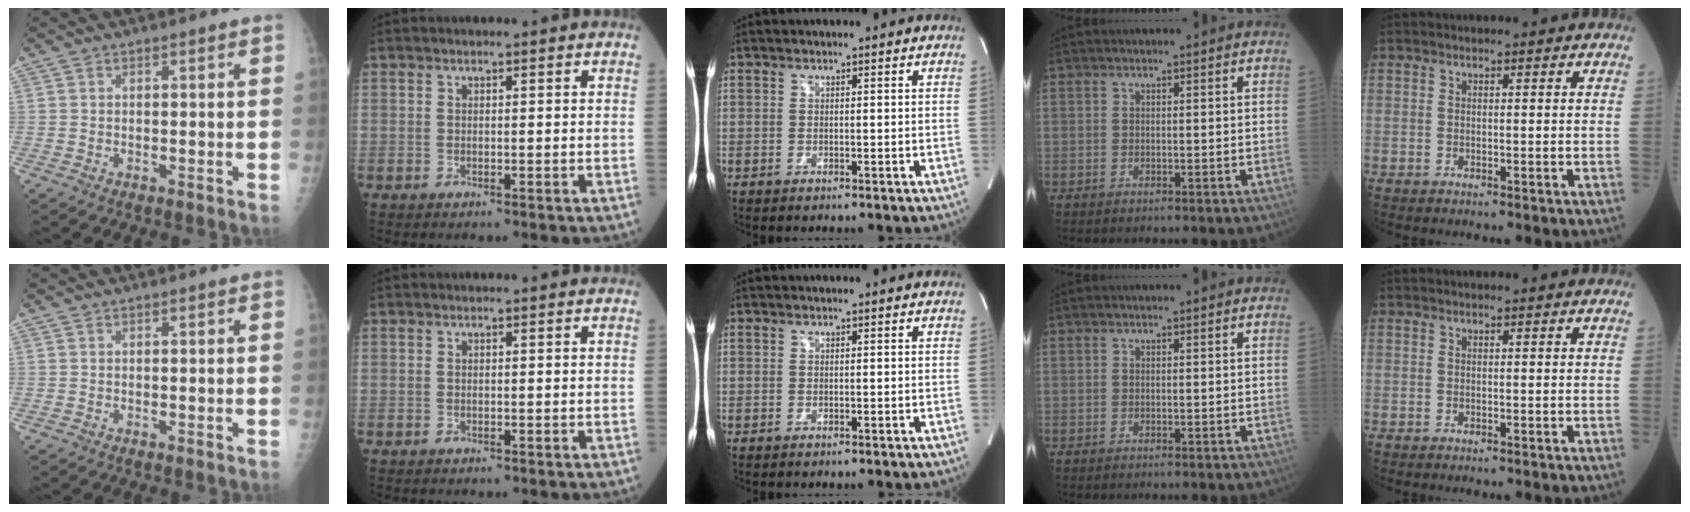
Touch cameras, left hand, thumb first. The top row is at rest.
{}